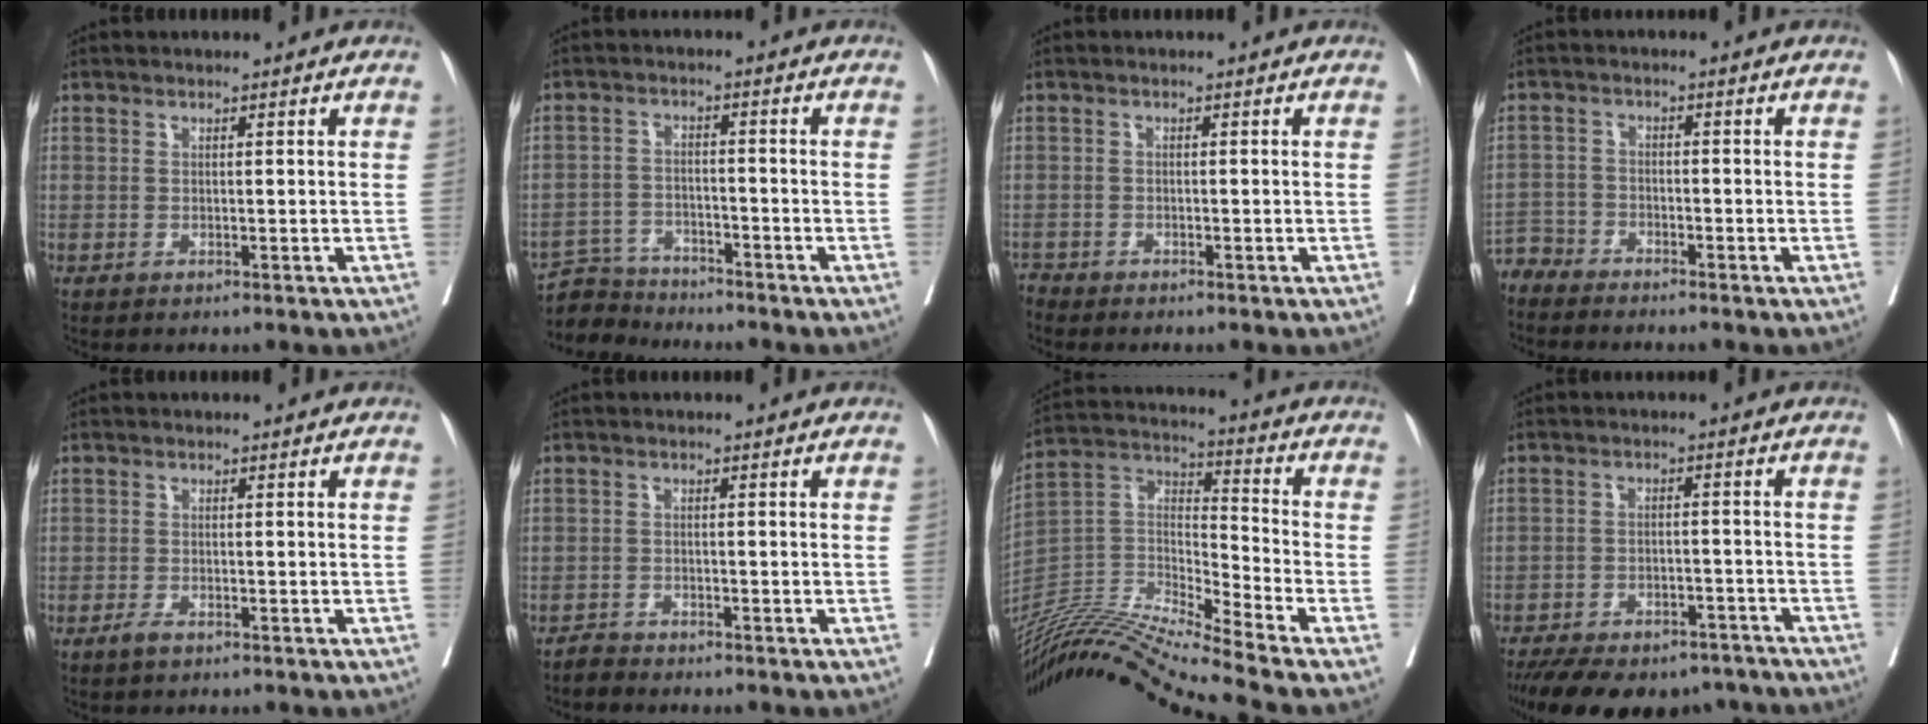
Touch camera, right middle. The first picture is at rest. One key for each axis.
{"total": 5.4, "fx": -5.3, "fy": 0.8, "fz": -0.8, "tx": 0.012, "ty": -0.003, "tz": -0.096}
{"total": 1.3, "fx": -1.2, "fy": 0.1, "fz": -0.4, "tx": 0.009, "ty": -0.005, "tz": -0.025}
{"total": 4.3, "fx": -4.2, "fy": 0.4, "fz": -0.8, "tx": 0.020, "ty": -0.008, "tz": -0.083}
{"total": 1.5, "fx": -1.0, "fy": 0.4, "fz": 1.0, "tx": -0.020, "ty": -0.001, "tz": -0.016}
{"total": 1.4, "fx": -1.3, "fy": 0.1, "fz": -0.3, "tx": 0.008, "ty": -0.004, "tz": -0.026}
{"total": 18.8, "fx": -17.3, "fy": -2.3, "fz": 7.0, "tx": -0.136, "ty": 0.016, "tz": -0.319}
{"total": 19.3, "fx": -15.9, "fy": 7.7, "fz": 7.7, "tx": -0.173, "ty": -0.006, "tz": -0.214}